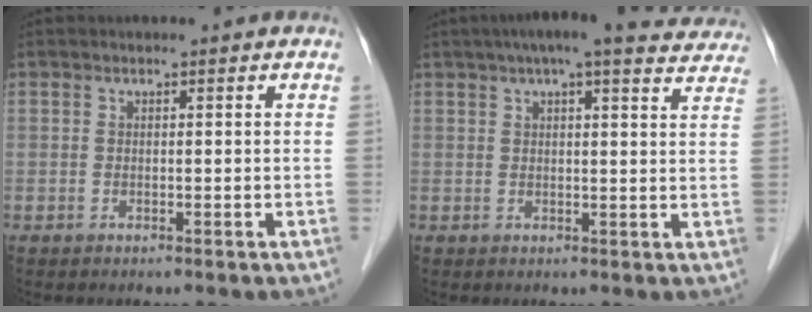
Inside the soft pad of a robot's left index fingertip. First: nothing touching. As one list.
[{"total": 16.8, "force": [14.4, 3.1, 8.1], "torque": [-0.106, 0.042, 0.172]}]